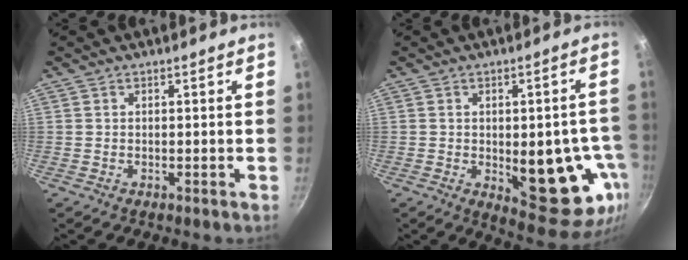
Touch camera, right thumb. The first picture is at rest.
{"total": 17.2, "force": [-3.3, 7.6, 15.1], "torque": [-0.136, -0.005, -0.030]}